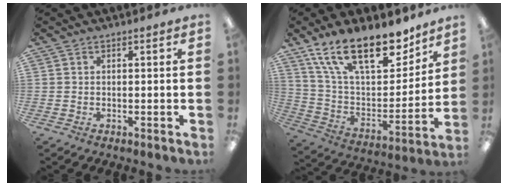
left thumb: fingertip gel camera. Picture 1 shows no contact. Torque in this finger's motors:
{"motor_torque": [2.55, 1.41, 1.59, -1.18, 0.17]}